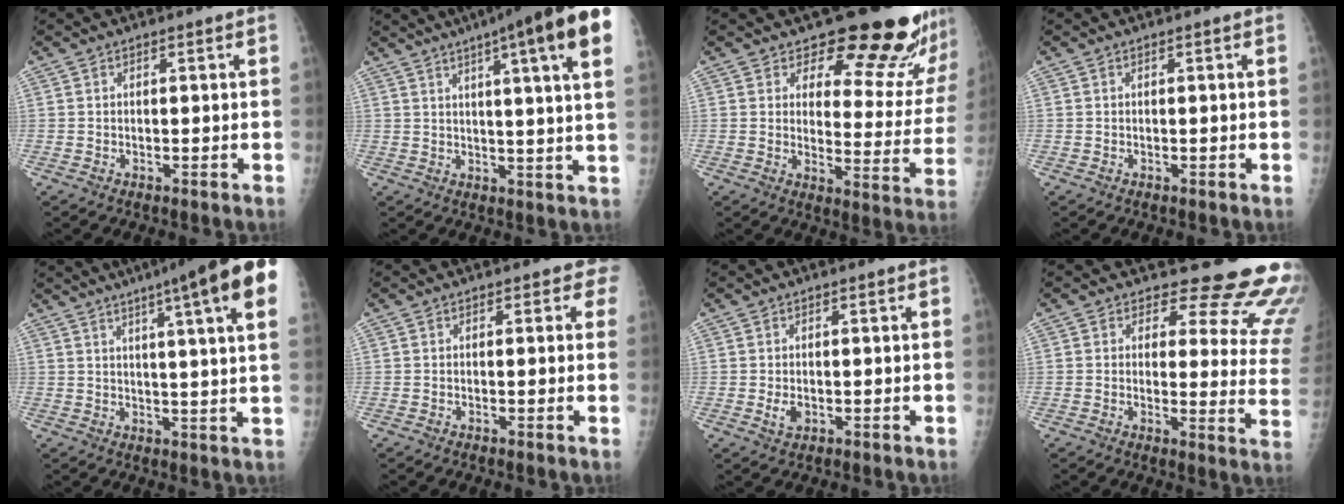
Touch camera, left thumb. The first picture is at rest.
{"total": 19.9, "force": [10.9, 1.8, 16.6], "torque": [-0.229, -0.012, 0.124]}
{"total": 17.5, "force": [15.3, 5.5, 6.6], "torque": [-0.026, -0.134, 0.179]}
{"total": 0.0}
{"total": 18.9, "force": [10.3, 1.4, 15.8], "torque": [-0.215, -0.011, 0.116]}
{"total": 1.8, "force": [1.2, 1.3, 0.4], "torque": [0.022, -0.004, -0.003]}
{"total": 2.2, "force": [-0.2, 1.5, 1.6], "torque": [-0.026, -0.003, -0.001]}
{"total": 18.1, "force": [14.8, 7.4, 7.2], "torque": [-0.041, -0.119, 0.142]}